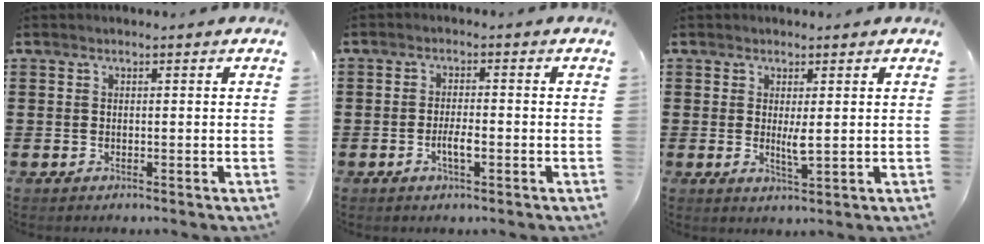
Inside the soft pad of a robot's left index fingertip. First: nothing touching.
{"total": 3.0, "force": [-1.0, 0.8, 2.7], "torque": [-0.054, 0.000, -0.020]}
{"total": 3.0, "force": [0.5, 0.4, 2.9], "torque": [-0.049, -0.006, 0.007]}